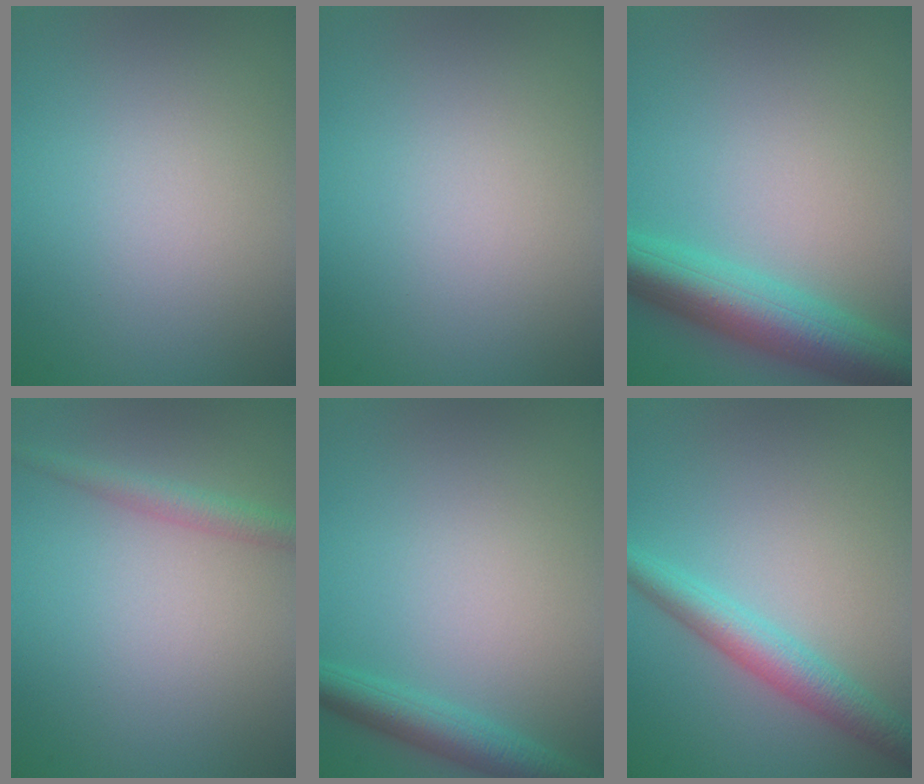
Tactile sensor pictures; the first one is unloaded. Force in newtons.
{"total": 0.0}
{"total": 7.2, "press": 7.2, "slide": 0.2}
{"total": 2.1, "press": 2.1, "slide": 0.1}
{"total": 3.2, "press": 3.2, "slide": 0.1}
{"total": 3.8, "press": 3.8, "slide": 0.1}